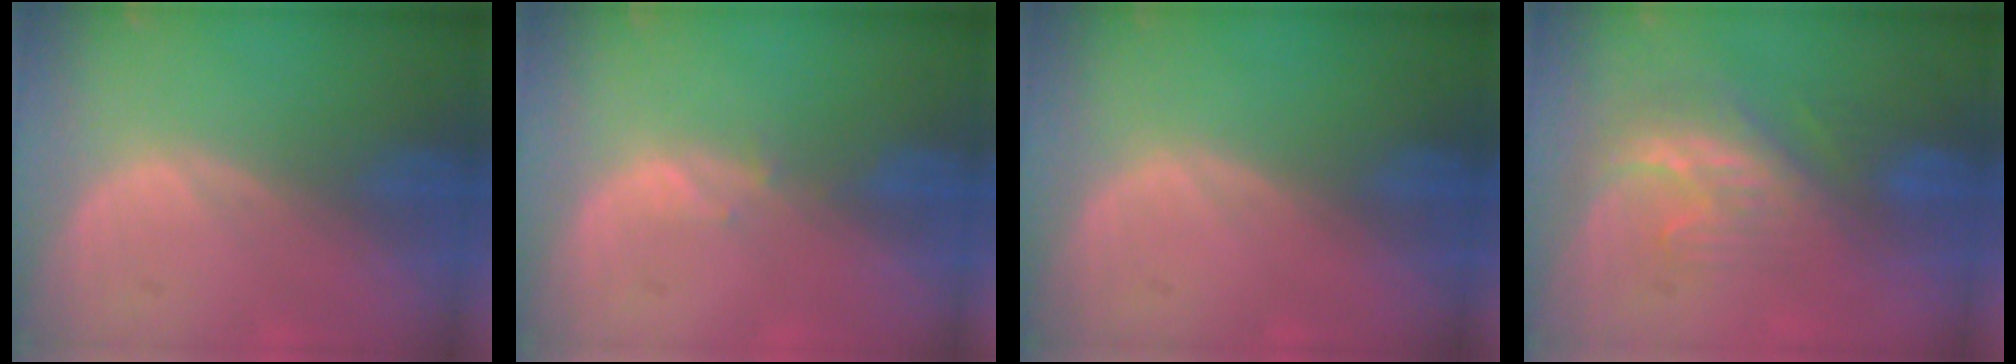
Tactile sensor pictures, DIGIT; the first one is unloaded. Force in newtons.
{"total": 0.8, "press": 0.8, "slide": 0.3}
{"total": 0.0}
{"total": 8.3, "press": 7.1, "slide": 4.3}